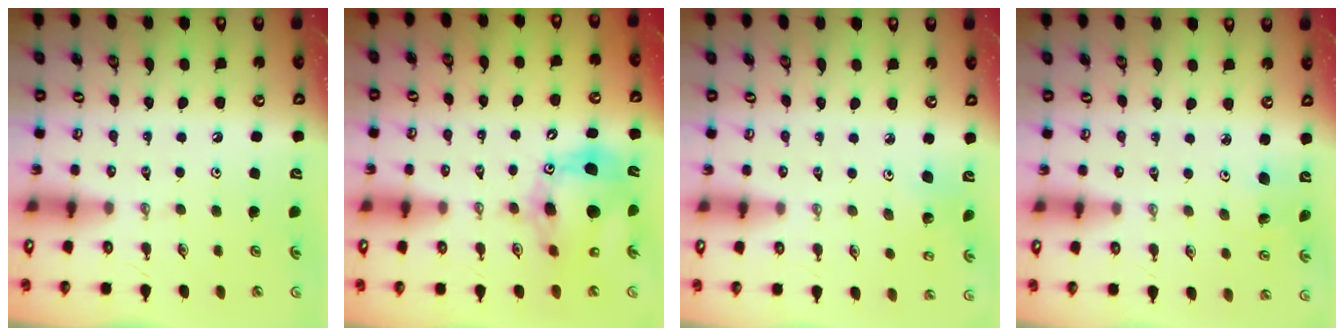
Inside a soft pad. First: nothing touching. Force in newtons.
{"total": 15.0, "press": 14.7, "slide": 2.6}
{"total": 2.7, "press": 2.7, "slide": 0.4}
{"total": 2.5, "press": 2.5, "slide": 0.2}